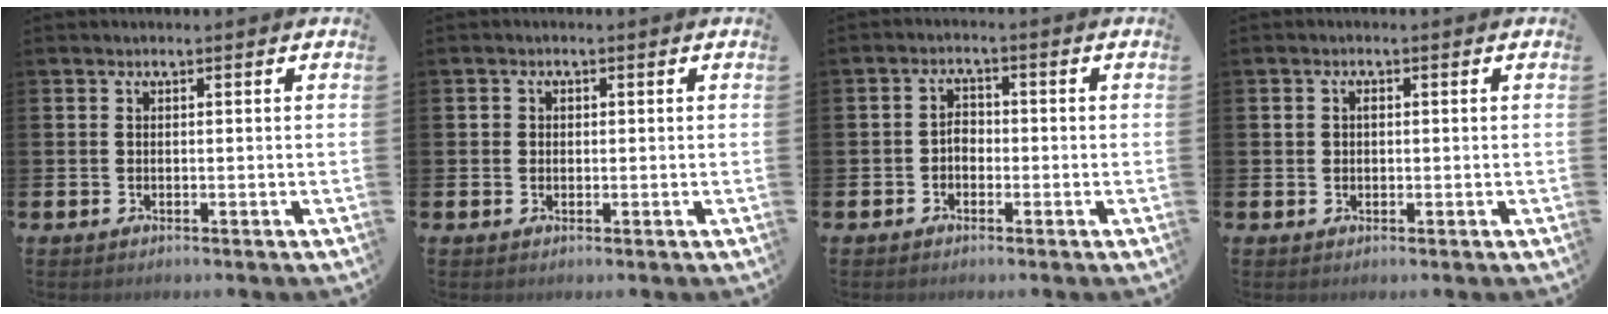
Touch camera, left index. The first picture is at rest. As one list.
[{"total": 1.1, "force": [0.2, 1.0, 0.3], "torque": [0.006, 0.003, -0.001]}, {"total": 2.2, "force": [-1.0, 1.5, 1.2], "torque": [-0.018, 0.006, -0.022]}, {"total": 1.2, "force": [0.2, 1.1, 0.6], "torque": [-0.001, 0.005, -0.001]}]